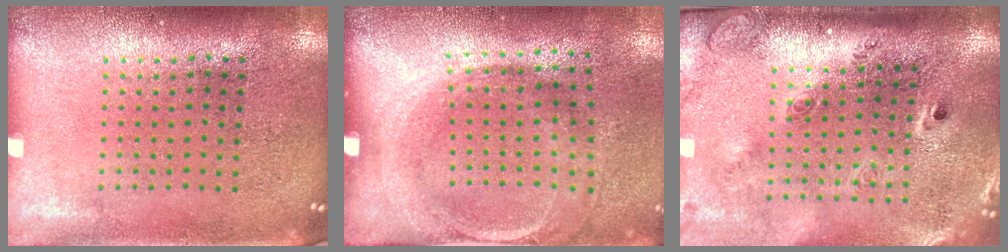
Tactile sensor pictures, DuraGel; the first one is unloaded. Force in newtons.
{"total": 1.8, "press": 1.2, "slide": 1.3}
{"total": 2.6, "press": 1.9, "slide": 1.8}